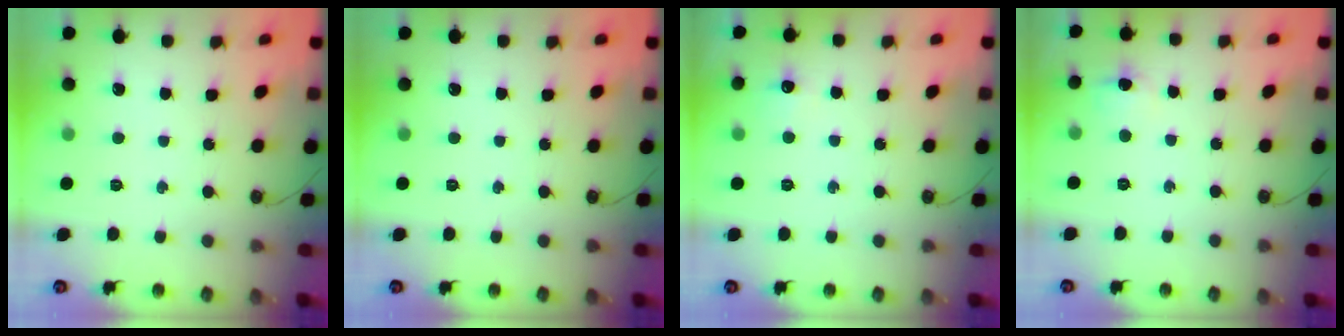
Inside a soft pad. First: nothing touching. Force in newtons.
{"total": 0.0}
{"total": 5.6, "press": 5.6, "slide": 0.8}
{"total": 5.7, "press": 4.1, "slide": 4.0}